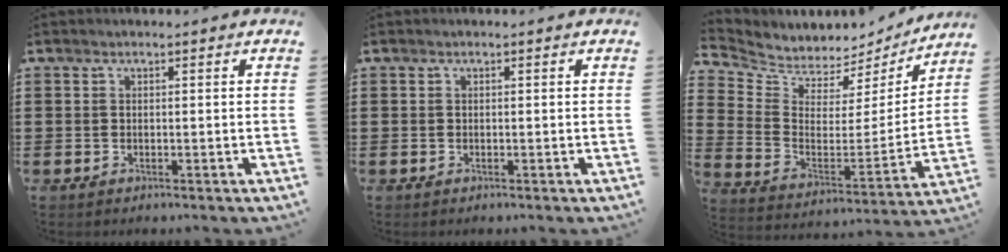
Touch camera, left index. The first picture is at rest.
{"total": 0.0}
{"total": 4.5, "force": [4.2, 1.7, -0.3], "torque": [-0.030, -0.045, 0.070]}